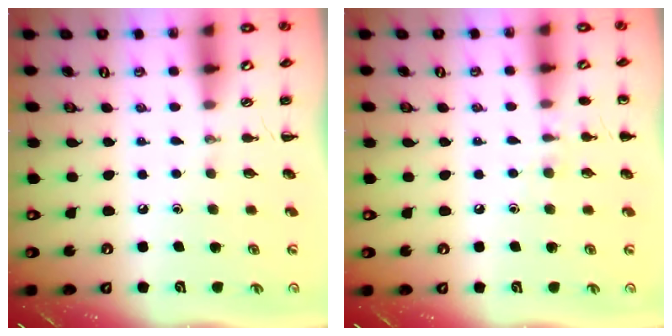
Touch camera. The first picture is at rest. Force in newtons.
{"total": 6.7, "press": 6.4, "slide": 2.0}